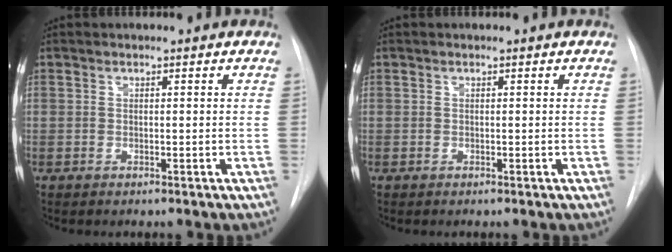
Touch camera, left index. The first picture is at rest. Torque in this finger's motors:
{"motor_torque": [0.00, 0.00, -0.01, 0.00]}